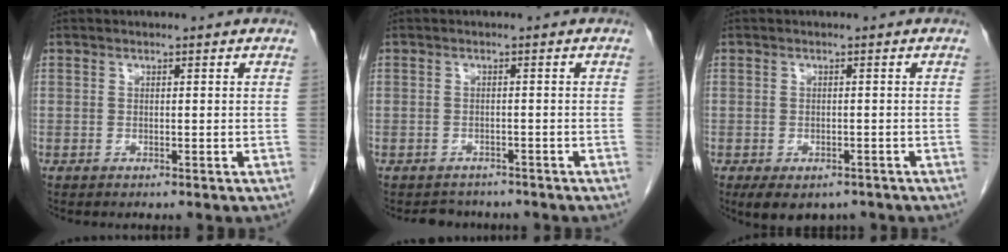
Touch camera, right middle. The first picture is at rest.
{"total": 3.3, "force": [-2.9, 1.5, -0.1], "torque": [-0.001, 0.002, -0.043]}
{"total": 6.5, "force": [-4.4, 3.8, 2.9], "torque": [-0.040, -0.003, -0.060]}